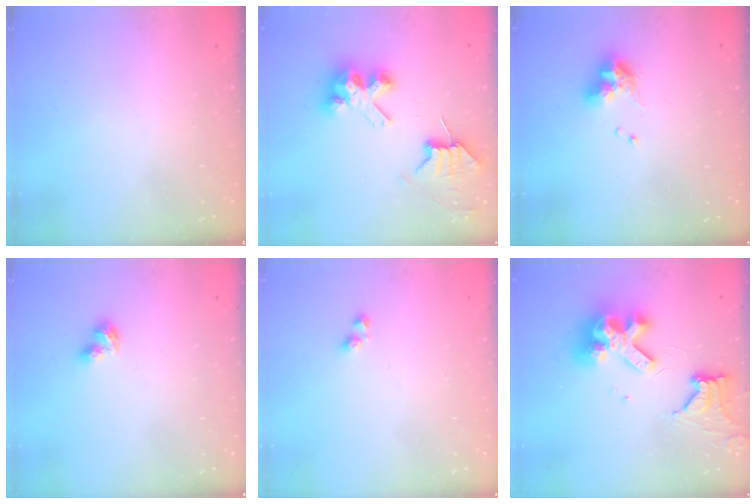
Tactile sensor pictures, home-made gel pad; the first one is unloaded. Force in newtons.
{"total": 8.6, "press": 8.6, "slide": 0.7}
{"total": 9.0, "press": 8.9, "slide": 1.1}
{"total": 6.1, "press": 6.0, "slide": 0.9}
{"total": 3.2, "press": 3.2, "slide": 0.5}
{"total": 16.1, "press": 16.0, "slide": 2.0}